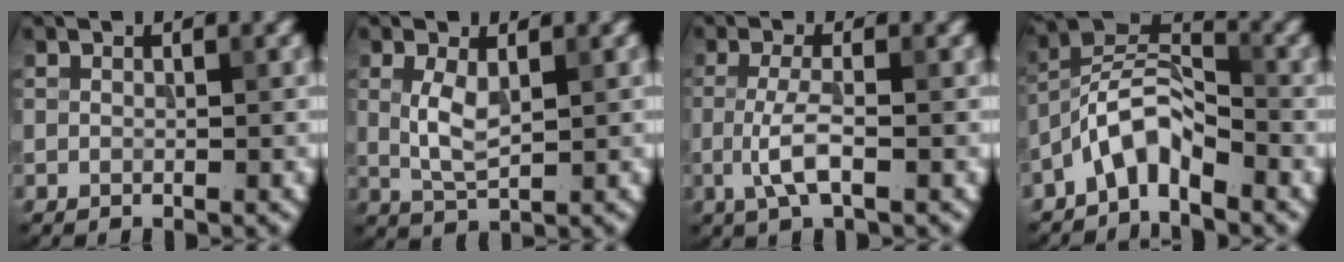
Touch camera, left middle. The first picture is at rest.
{"total": 2.9, "force": [0.5, 1.2, 2.6], "torque": [-0.061, -0.001, 0.014]}
{"total": 3.1, "force": [-0.8, 0.8, 2.9], "torque": [-0.064, -0.003, -0.022]}
{"total": 4.9, "force": [-3.2, 1.8, 3.2], "torque": [-0.059, 0.018, -0.068]}